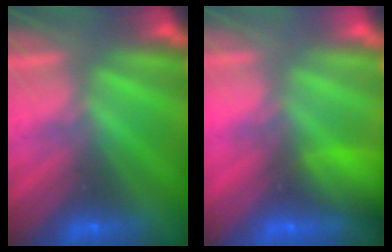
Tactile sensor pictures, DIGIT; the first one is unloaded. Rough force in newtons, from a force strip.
{"total": 7.4}